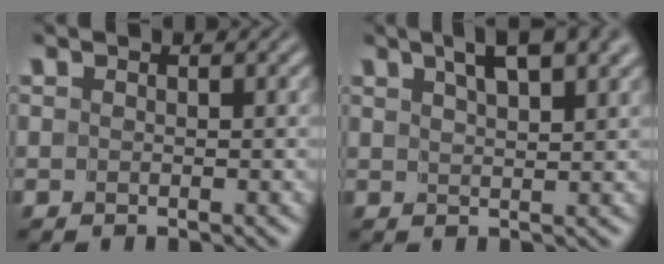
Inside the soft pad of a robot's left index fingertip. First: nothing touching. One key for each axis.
{"total": 6.4, "fx": 4.3, "fy": 1.8, "fz": 4.3, "tx": -0.053, "ty": 0.021, "tz": 0.051}